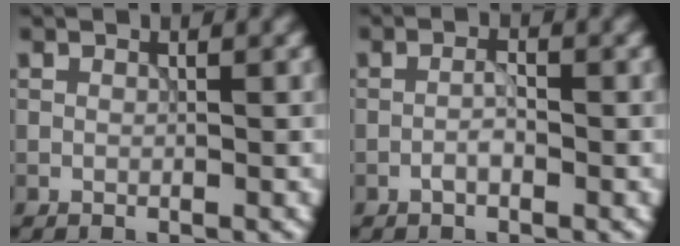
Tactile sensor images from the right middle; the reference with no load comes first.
{"total": 1.5, "force": [-0.8, 0.4, 1.2], "torque": [-0.023, 0.003, -0.020]}